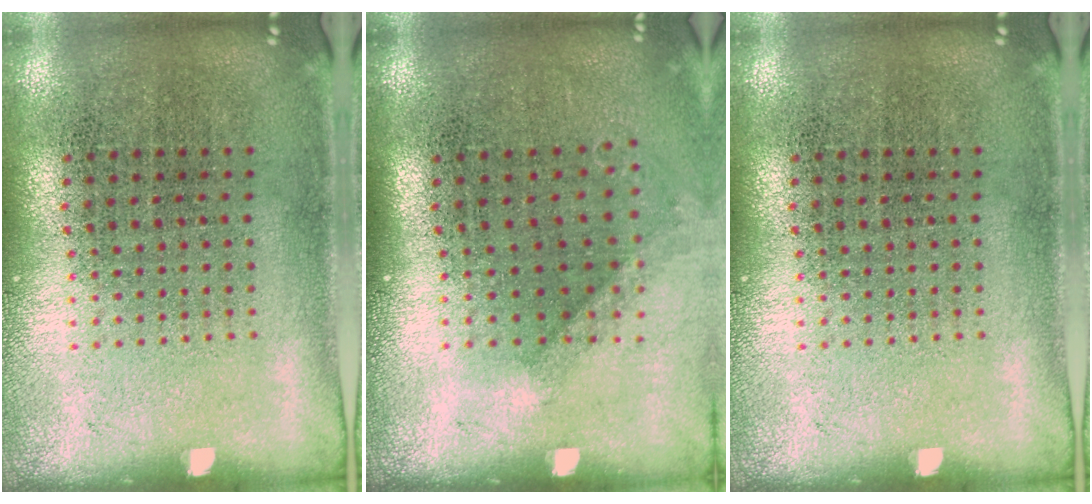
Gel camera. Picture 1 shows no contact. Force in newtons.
{"total": 1.0, "press": 0.7, "slide": 0.7}
{"total": 0.0}